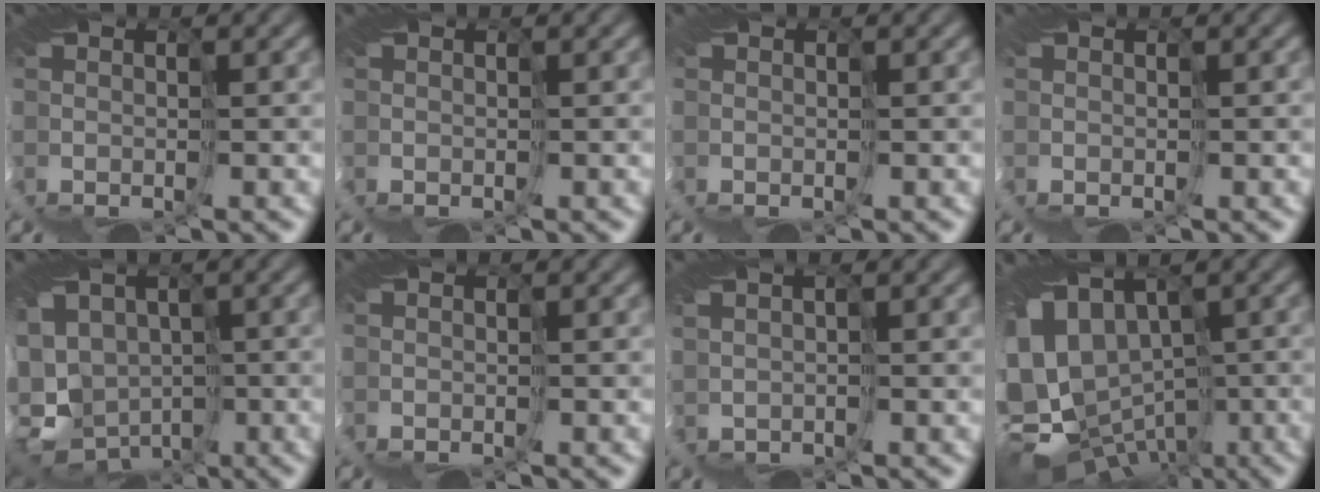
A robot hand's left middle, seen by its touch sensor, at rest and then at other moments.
{"total": 0.0}
{"total": 0.6, "force": [0.0, 0.5, 0.4], "torque": [-0.004, 0.002, 0.000]}
{"total": 1.0, "force": [-0.2, 0.8, 0.6], "torque": [-0.007, 0.003, -0.004]}
{"total": 6.9, "force": [-0.1, 6.7, 1.7], "torque": [-0.082, -0.012, -0.007]}
{"total": 0.0}
{"total": 2.1, "force": [0.9, -1.3, -1.4], "torque": [0.026, 0.005, 0.020]}
{"total": 7.3, "force": [-1.8, 6.6, 2.8], "torque": [-0.091, -0.021, 0.010]}